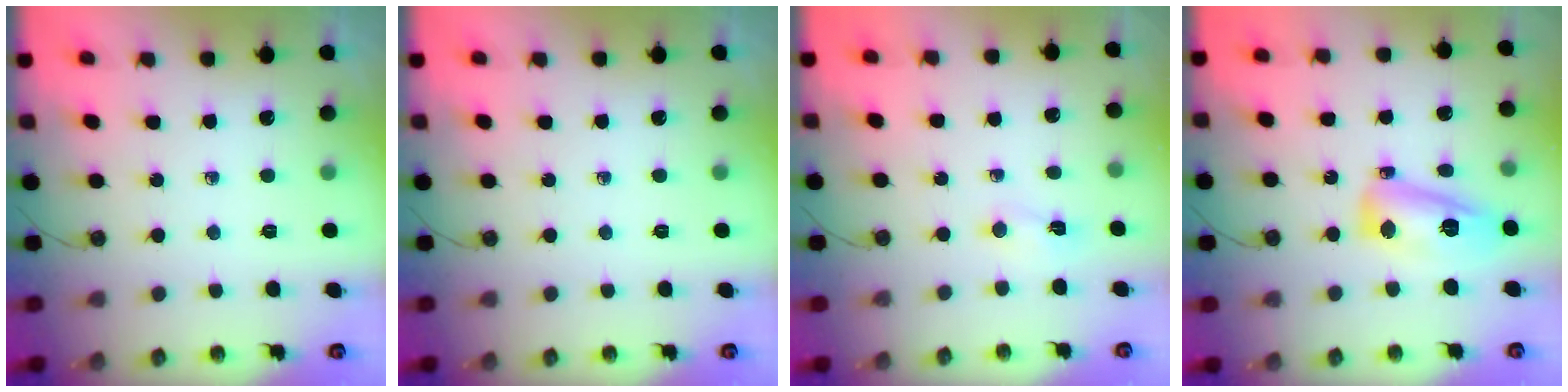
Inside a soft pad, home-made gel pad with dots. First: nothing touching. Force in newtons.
{"total": 0.0}
{"total": 2.2, "press": 2.1, "slide": 0.7}
{"total": 14.1, "press": 14.1, "slide": 1.3}